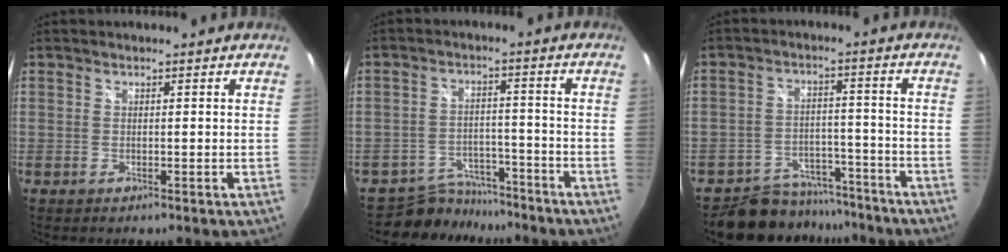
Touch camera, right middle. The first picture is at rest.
{"total": 8.1, "force": [-7.4, 3.3, 0.3], "torque": [-0.023, 0.012, -0.115]}
{"total": 11.0, "force": [-9.7, 5.0, 1.3], "torque": [-0.037, 0.025, -0.134]}